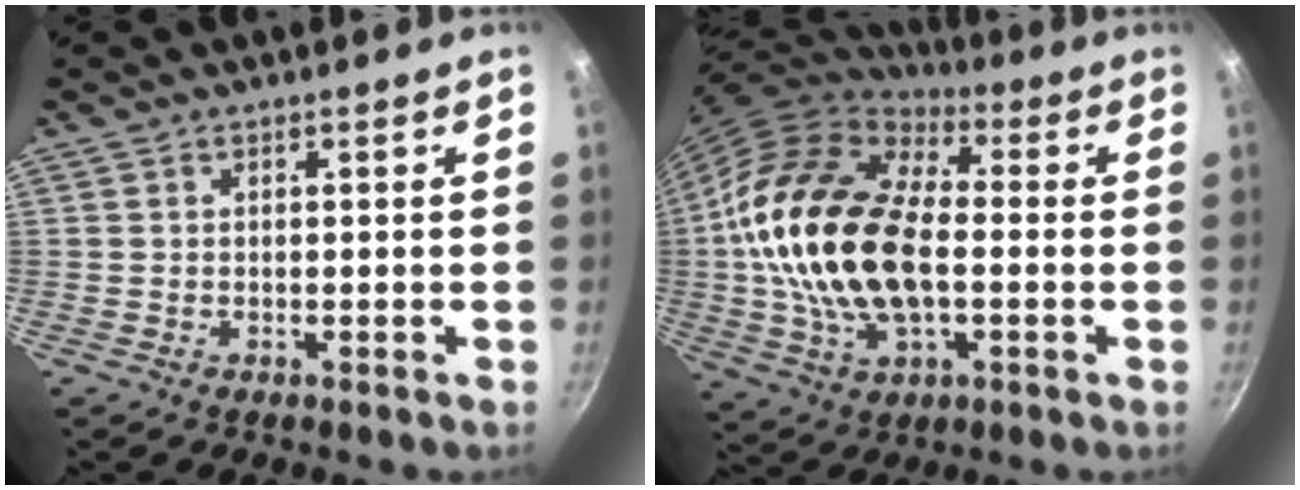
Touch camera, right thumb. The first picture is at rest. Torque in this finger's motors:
{"motor_torque": [-0.44, 2.80, 2.50, -0.28, 0.35]}